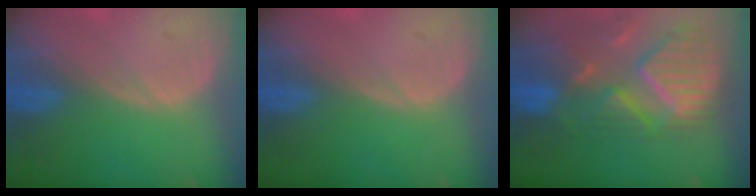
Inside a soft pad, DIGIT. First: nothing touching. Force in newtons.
{"total": 0.0}
{"total": 12.2, "press": 10.5, "slide": 6.1}